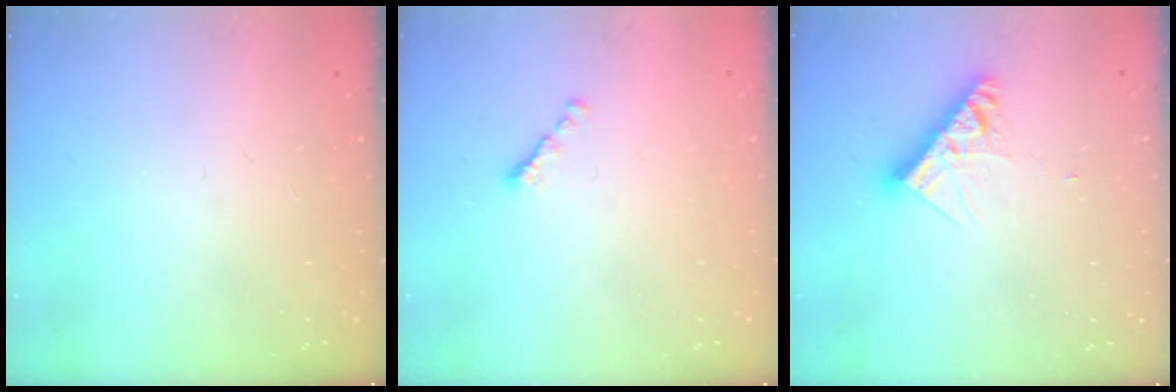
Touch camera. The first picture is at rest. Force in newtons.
{"total": 1.5, "press": 1.4, "slide": 0.5}
{"total": 10.2, "press": 10.2, "slide": 0.7}